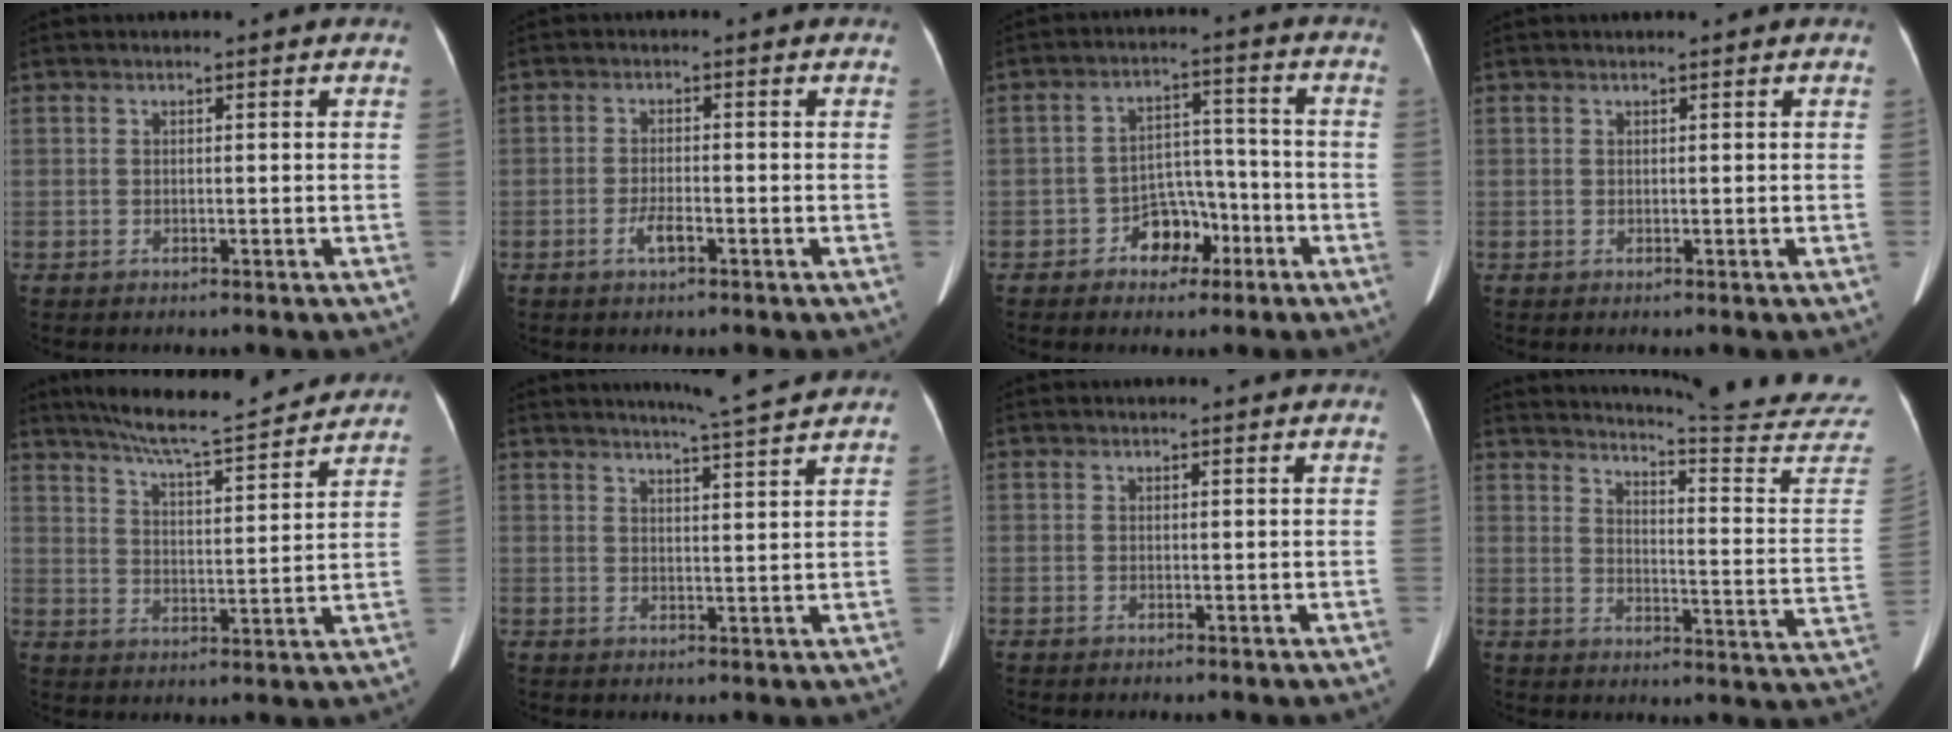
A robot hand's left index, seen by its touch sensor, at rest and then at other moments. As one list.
[{"total": 2.3, "force": [-1.2, 0.6, 1.9], "torque": [-0.040, -0.001, -0.023]}, {"total": 6.1, "force": [-3.3, 4.1, 3.2], "torque": [-0.052, 0.026, -0.051]}, {"total": 0.6, "force": [0.5, 0.0, 0.2], "torque": [-0.007, 0.006, 0.010]}, {"total": 15.5, "force": [14.1, 1.0, 6.3], "torque": [-0.107, 0.010, 0.207]}, {"total": 6.7, "force": [6.2, -1.3, 2.1], "torque": [-0.042, -0.005, 0.083]}, {"total": 1.4, "force": [1.4, 0.2, 0.3], "torque": [-0.009, 0.014, 0.017]}, {"total": 23.7, "force": [22.5, -1.5, 7.3], "torque": [-0.115, -0.142, 0.261]}]